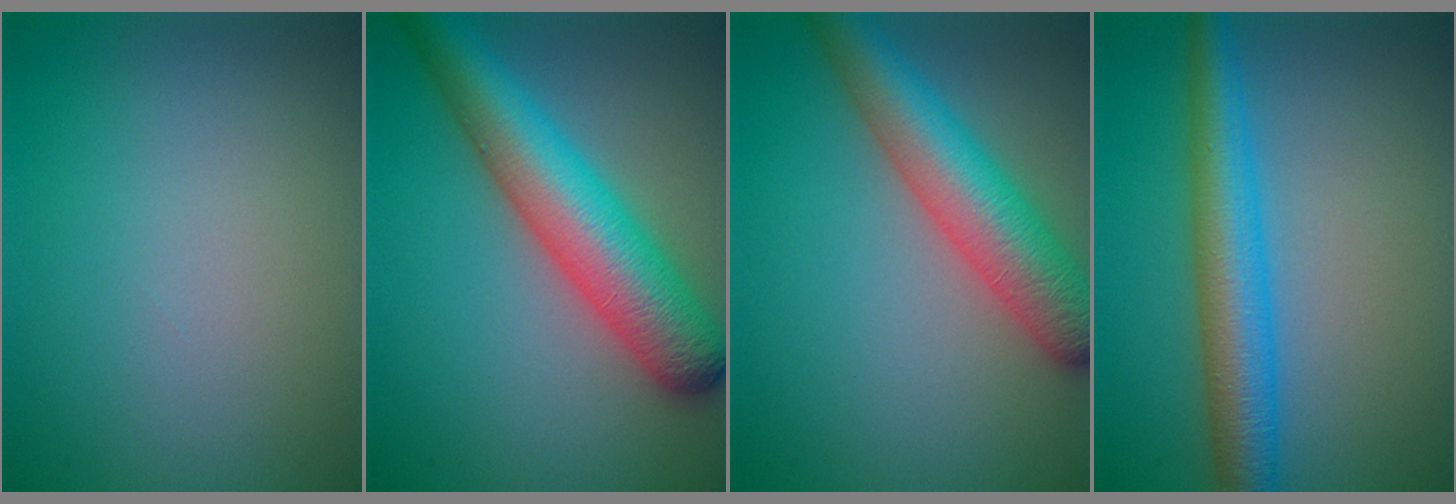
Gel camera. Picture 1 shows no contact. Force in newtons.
{"total": 8.5, "press": 8.5, "slide": 0.3}
{"total": 7.2, "press": 7.2, "slide": 0.2}
{"total": 5.8, "press": 5.8, "slide": 0.2}